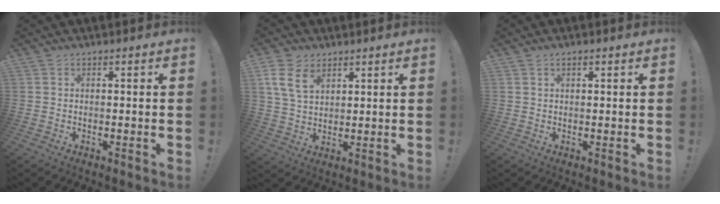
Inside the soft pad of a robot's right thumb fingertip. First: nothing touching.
{"total": 9.0, "force": [4.8, 5.5, 5.3], "torque": [-0.101, -0.002, 0.096]}
{"total": 1.1, "force": [0.6, 0.4, 0.8], "torque": [-0.014, 0.000, 0.011]}